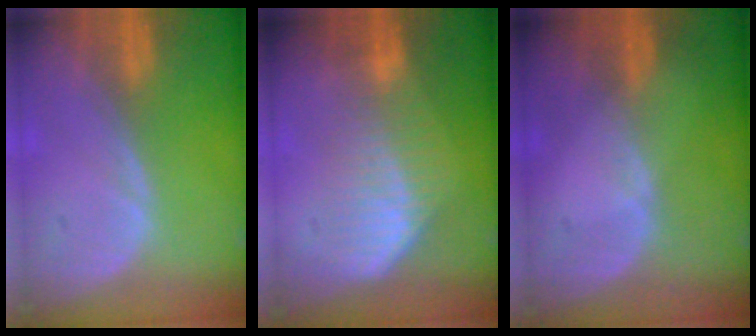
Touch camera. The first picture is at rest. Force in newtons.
{"total": 7.4, "press": 6.4, "slide": 3.8}
{"total": 0.7, "press": 0.5, "slide": 0.5}